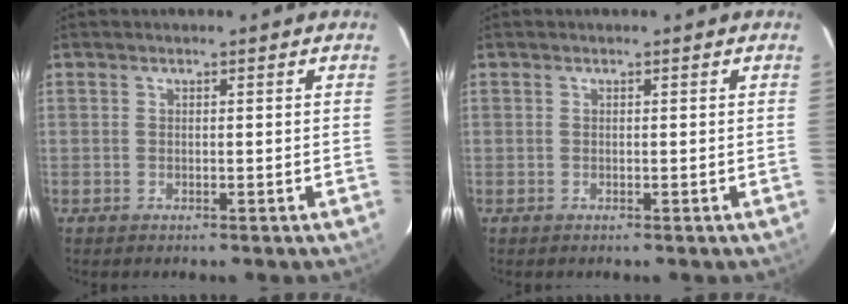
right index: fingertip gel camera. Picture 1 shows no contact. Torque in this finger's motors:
{"motor_torque": [0.00, 0.00, 0.00, 0.00]}